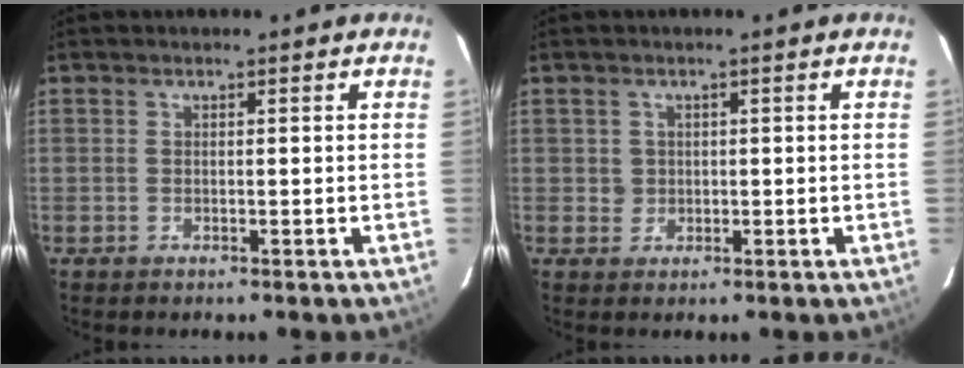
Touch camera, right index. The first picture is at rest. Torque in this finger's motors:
{"motor_torque": [0.04, 0.02, 0.15, 0.02]}